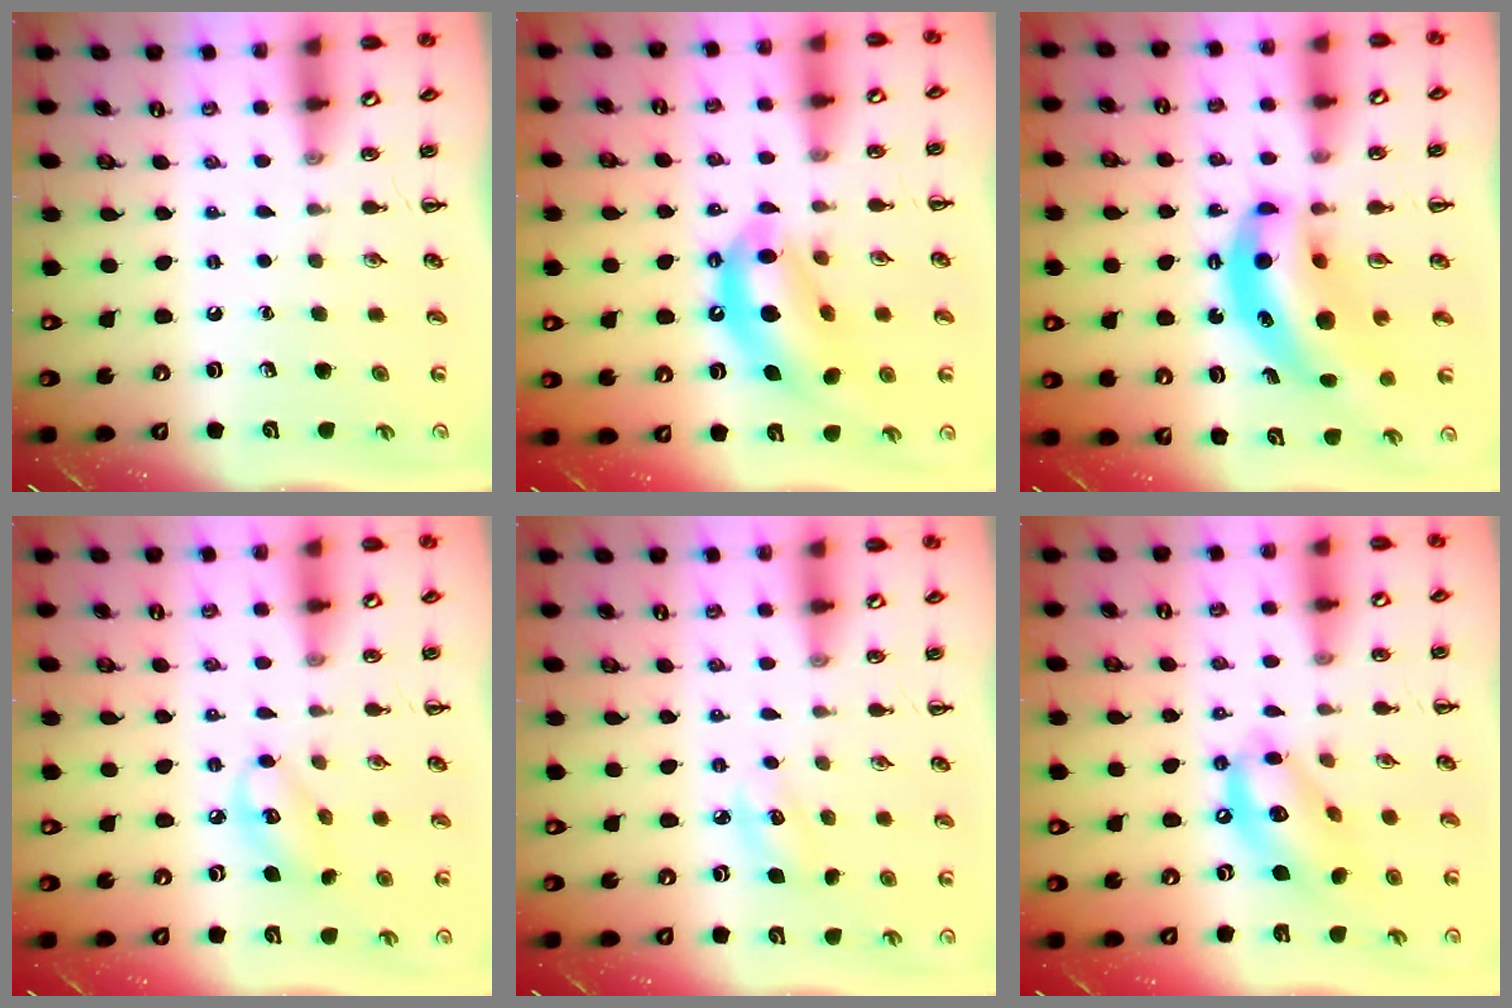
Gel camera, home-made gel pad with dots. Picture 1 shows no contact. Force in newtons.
{"total": 13.2, "press": 12.8, "slide": 3.3}
{"total": 13.1, "press": 12.7, "slide": 3.0}
{"total": 7.3, "press": 7.2, "slide": 1.1}
{"total": 5.2, "press": 5.1, "slide": 1.2}
{"total": 14.0, "press": 13.7, "slide": 3.0}